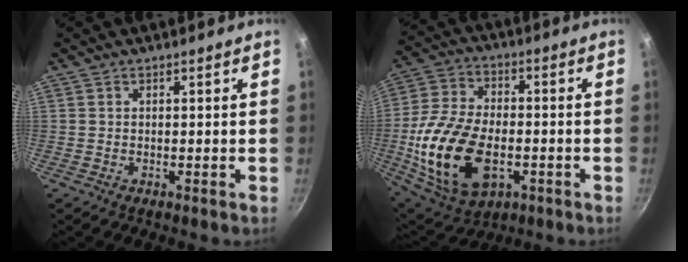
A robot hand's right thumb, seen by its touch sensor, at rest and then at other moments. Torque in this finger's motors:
{"motor_torque": [-0.27, 1.57, 0.74, 0.12, 0.57]}